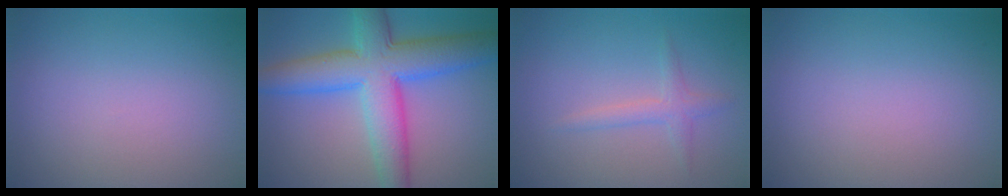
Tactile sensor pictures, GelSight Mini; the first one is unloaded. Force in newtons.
{"total": 9.1, "press": 9.1, "slide": 0.1}
{"total": 1.6, "press": 1.6, "slide": 0.0}
{"total": 0.0}